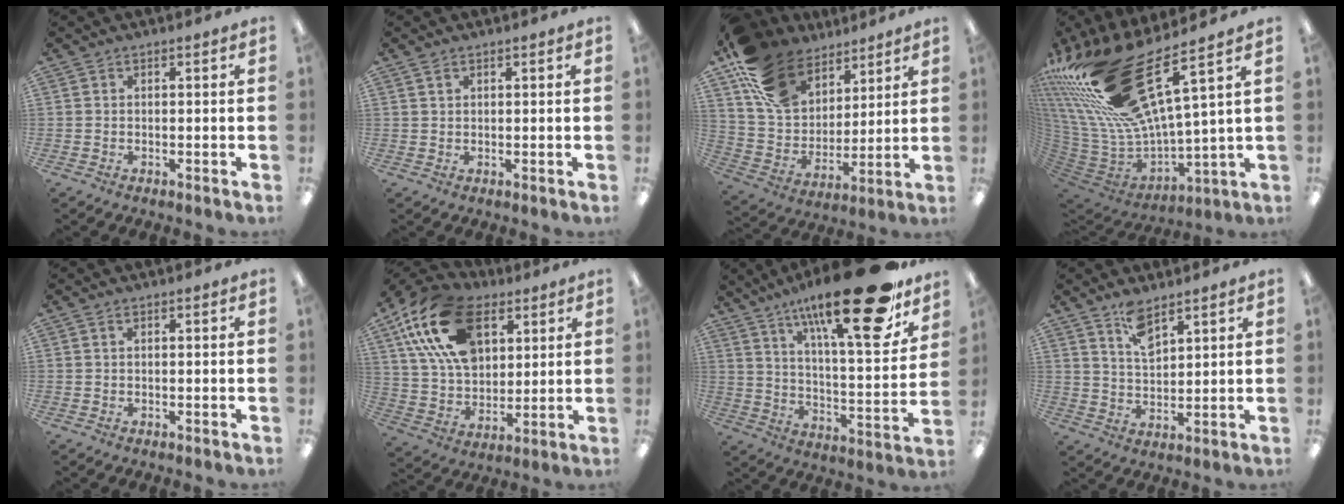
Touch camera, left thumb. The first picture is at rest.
{"total": 1.3, "force": [0.9, 0.7, 0.6], "torque": [-0.013, 0.002, 0.016]}
{"total": 17.6, "force": [11.4, 11.4, 7.1], "torque": [-0.148, -0.054, 0.224]}
{"total": 27.0, "force": [16.9, 7.8, 19.6], "torque": [-0.370, -0.133, 0.309]}
{"total": 0.0}
{"total": 22.3, "force": [10.6, 13.7, 14.1], "torque": [-0.276, -0.021, 0.192]}
{"total": 26.9, "force": [17.8, 7.2, 18.8], "torque": [-0.278, -0.115, 0.280]}
{"total": 6.9, "force": [5.3, 2.7, 3.4], "torque": [-0.057, -0.029, 0.093]}